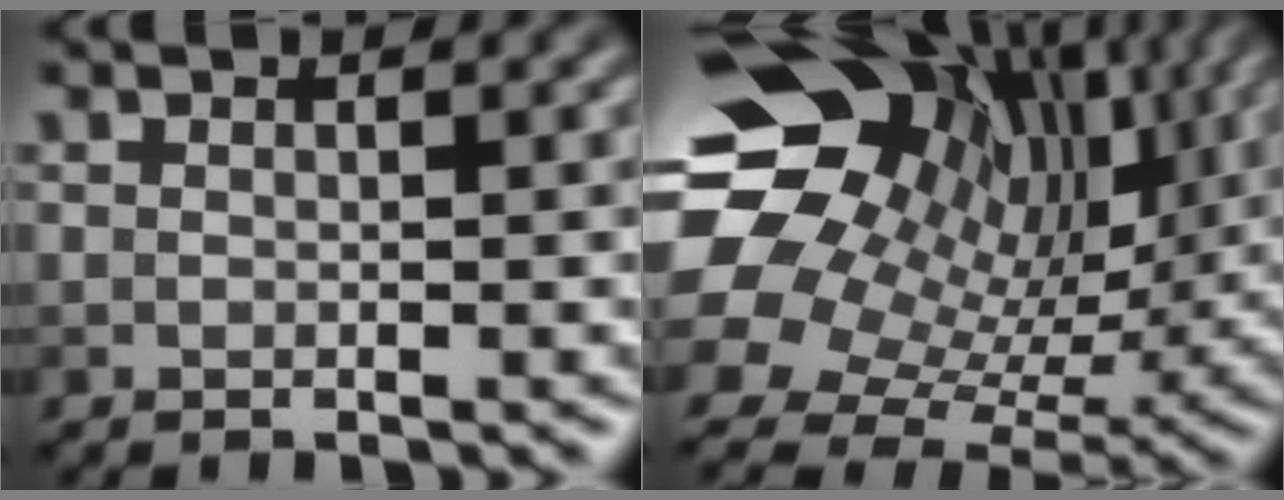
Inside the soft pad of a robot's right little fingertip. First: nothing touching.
{"total": 18.1, "force": [6.2, 13.0, 11.0], "torque": [-0.229, 0.037, 0.123]}